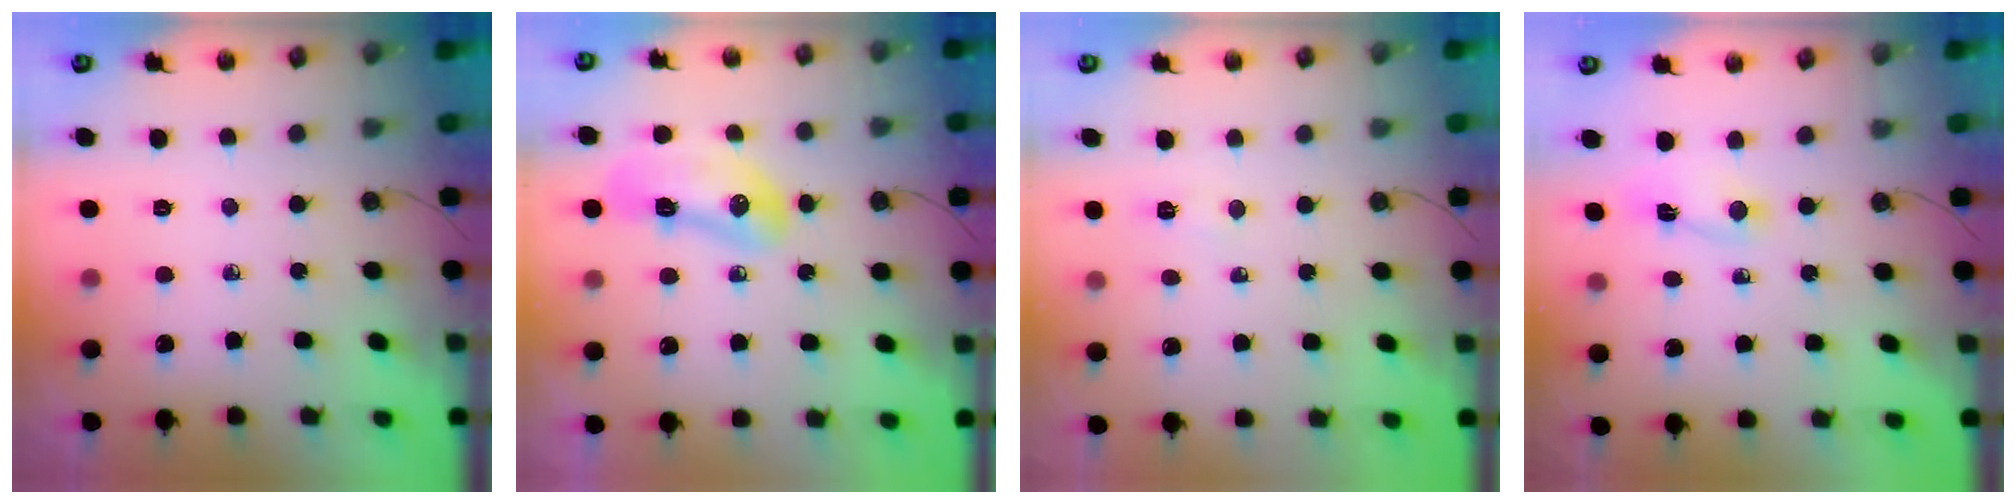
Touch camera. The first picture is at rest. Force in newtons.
{"total": 10.4, "press": 10.2, "slide": 1.7}
{"total": 2.9, "press": 2.9, "slide": 0.5}
{"total": 2.1, "press": 2.1, "slide": 0.3}